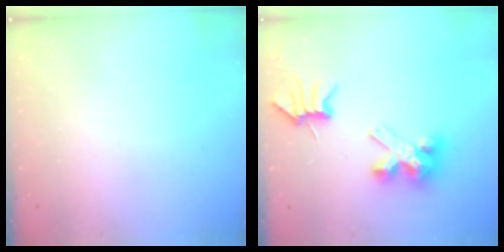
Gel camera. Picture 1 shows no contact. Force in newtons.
{"total": 8.1, "press": 8.1, "slide": 0.6}